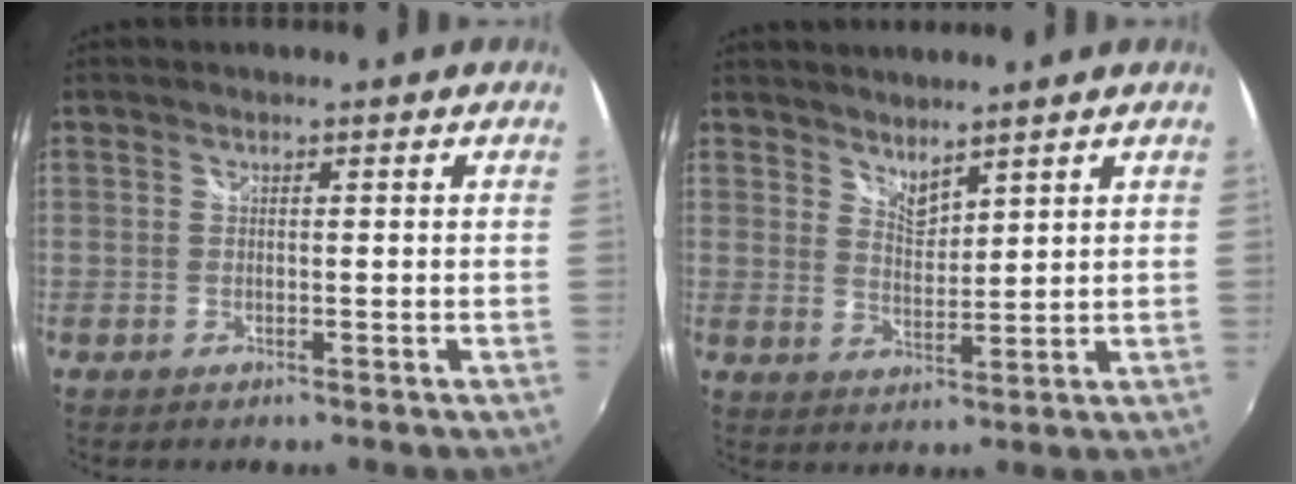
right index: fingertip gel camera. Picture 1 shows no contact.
{"total": 4.0, "force": [3.7, 0.9, 1.2], "torque": [-0.016, -0.005, 0.065]}